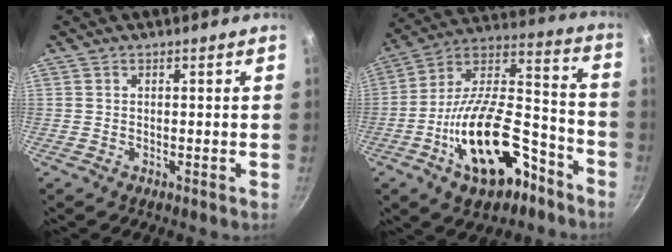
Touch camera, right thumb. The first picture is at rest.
{"total": 23.6, "force": [-10.9, 11.7, 17.3], "torque": [-0.248, 0.086, -0.170]}